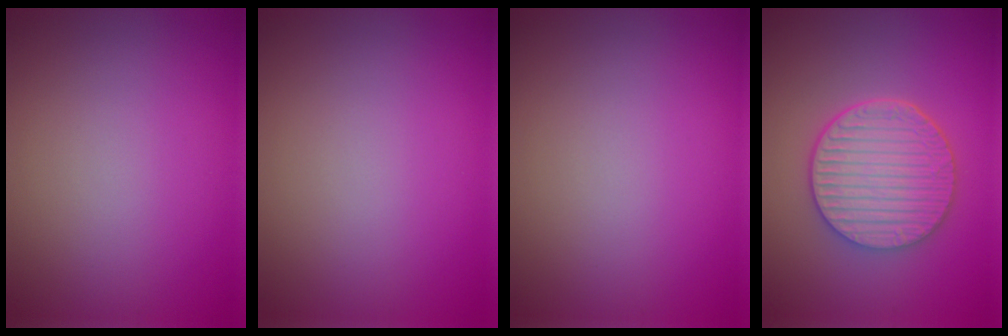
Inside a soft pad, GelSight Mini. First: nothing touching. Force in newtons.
{"total": 0.0}
{"total": 0.0}
{"total": 6.0, "press": 4.7, "slide": 3.6}